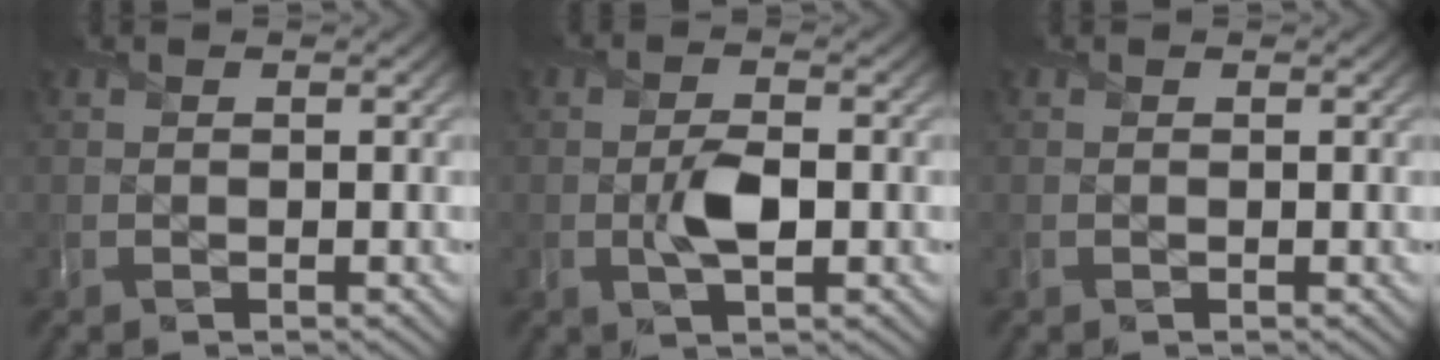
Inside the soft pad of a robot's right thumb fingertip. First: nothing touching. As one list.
[{"total": 4.0, "force": [-0.7, 2.0, 3.4], "torque": [-0.069, -0.003, -0.012]}, {"total": 0.0}]